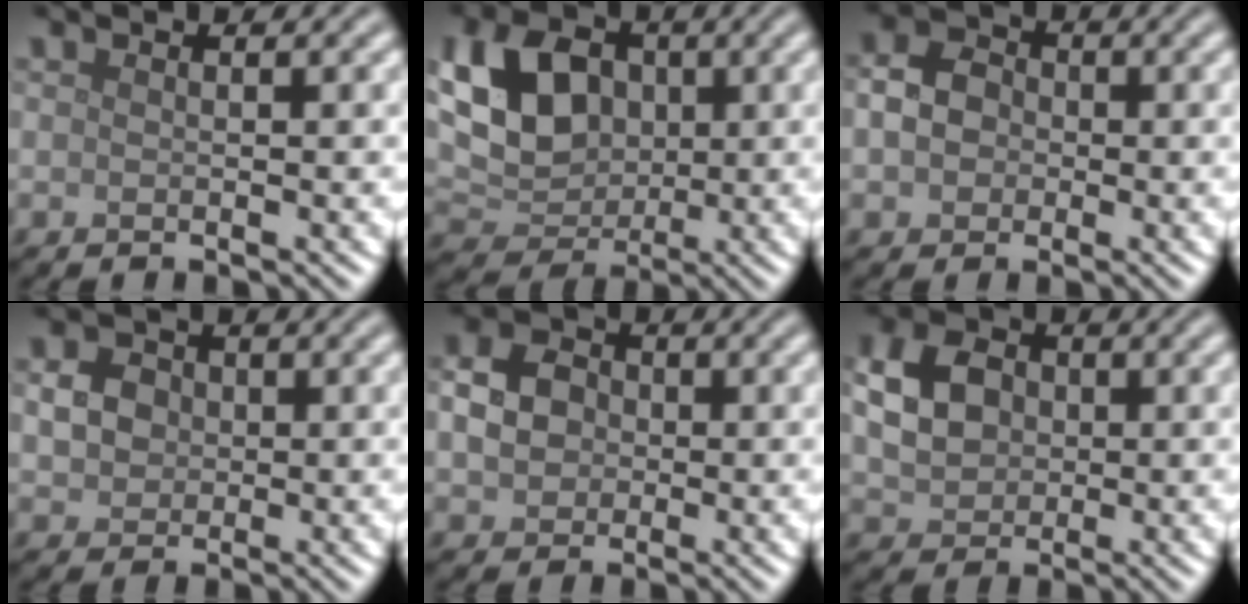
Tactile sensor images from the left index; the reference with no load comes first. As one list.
[{"total": 7.9, "force": [1.7, 5.9, 5.0], "torque": [-0.104, 0.005, 0.022]}, {"total": 3.4, "force": [-0.3, 2.9, 1.8], "torque": [-0.033, 0.004, -0.010]}, {"total": 2.6, "force": [0.2, 2.3, 1.1], "torque": [-0.017, 0.002, 0.004]}, {"total": 3.6, "force": [-0.1, 3.1, 1.9], "torque": [-0.034, 0.005, -0.006]}, {"total": 5.2, "force": [0.7, 4.1, 3.0], "torque": [-0.071, 0.009, 0.007]}]